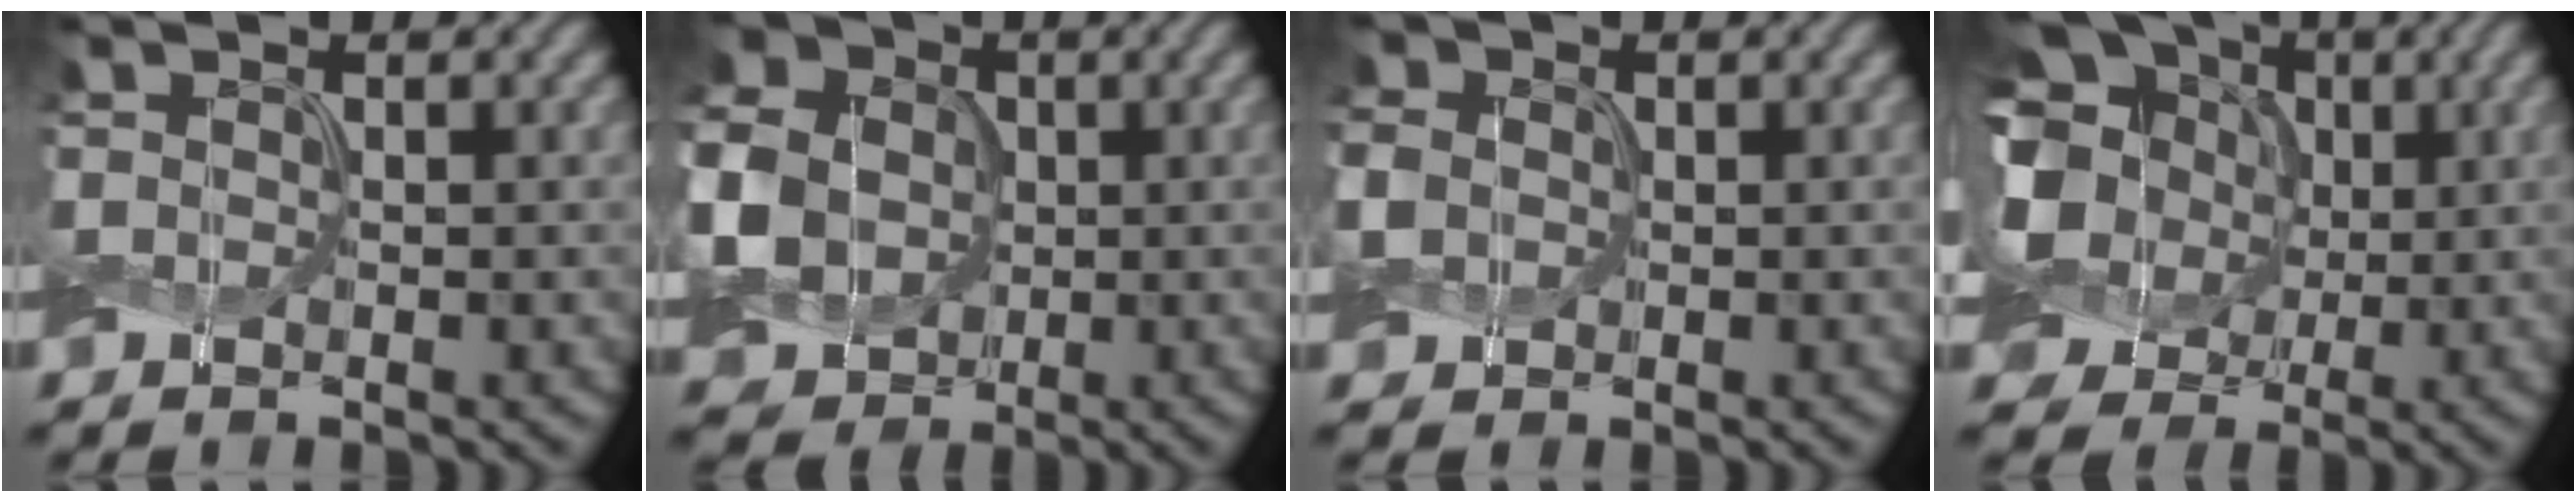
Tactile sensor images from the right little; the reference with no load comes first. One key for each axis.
{"total": 12.6, "fx": 1.0, "fy": 10.9, "fz": 6.1, "tx": -0.170, "ty": 0.015, "tz": 0.006}
{"total": 5.0, "fx": 0.9, "fy": 4.3, "fz": 2.3, "tx": -0.078, "ty": 0.018, "tz": 0.003}
{"total": 14.7, "fx": 2.6, "fy": 12.2, "fz": 7.8, "tx": -0.205, "ty": 0.039, "tz": 0.021}